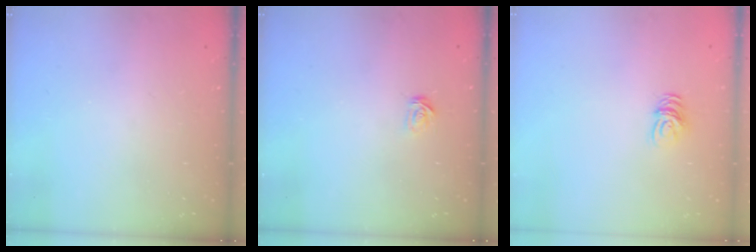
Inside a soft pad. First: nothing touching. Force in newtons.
{"total": 2.4, "press": 2.4, "slide": 0.2}
{"total": 5.4, "press": 5.4, "slide": 0.4}